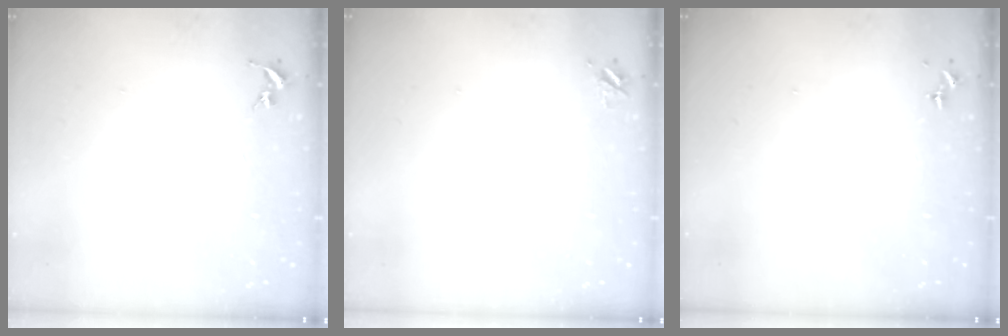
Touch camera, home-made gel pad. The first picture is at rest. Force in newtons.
{"total": 3.7, "press": 3.6, "slide": 0.5}
{"total": 0.0}